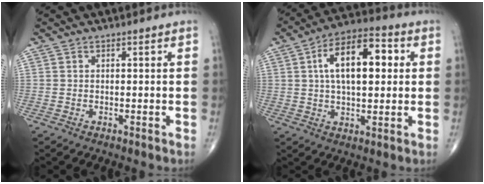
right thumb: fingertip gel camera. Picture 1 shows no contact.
{"total": 14.5, "force": [2.8, 7.2, 12.2], "torque": [-0.186, 0.018, 0.041]}